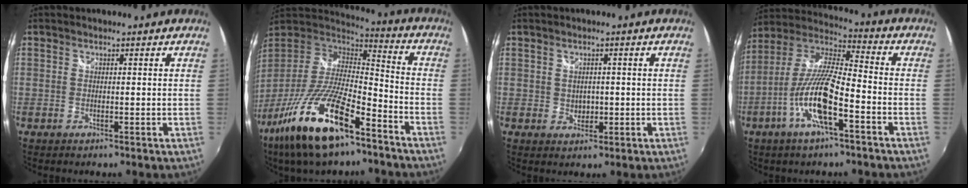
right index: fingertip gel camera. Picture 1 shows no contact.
{"total": 22.1, "force": [-13.8, 6.4, 16.1], "torque": [-0.325, -0.040, -0.255]}
{"total": 2.5, "force": [0.1, 2.2, 1.2], "torque": [-0.015, 0.002, 0.003]}
{"total": 14.2, "force": [-6.1, 2.9, 12.6], "torque": [-0.253, -0.005, -0.118]}